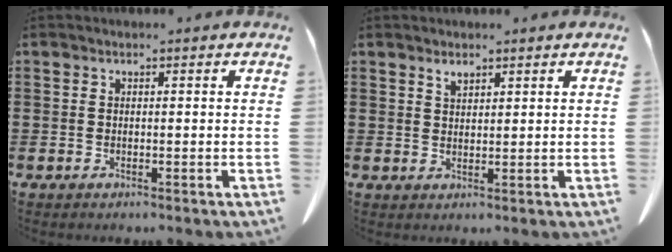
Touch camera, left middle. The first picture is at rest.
{"total": 1.6, "force": [1.3, 0.5, 0.7], "torque": [-0.009, -0.004, 0.024]}